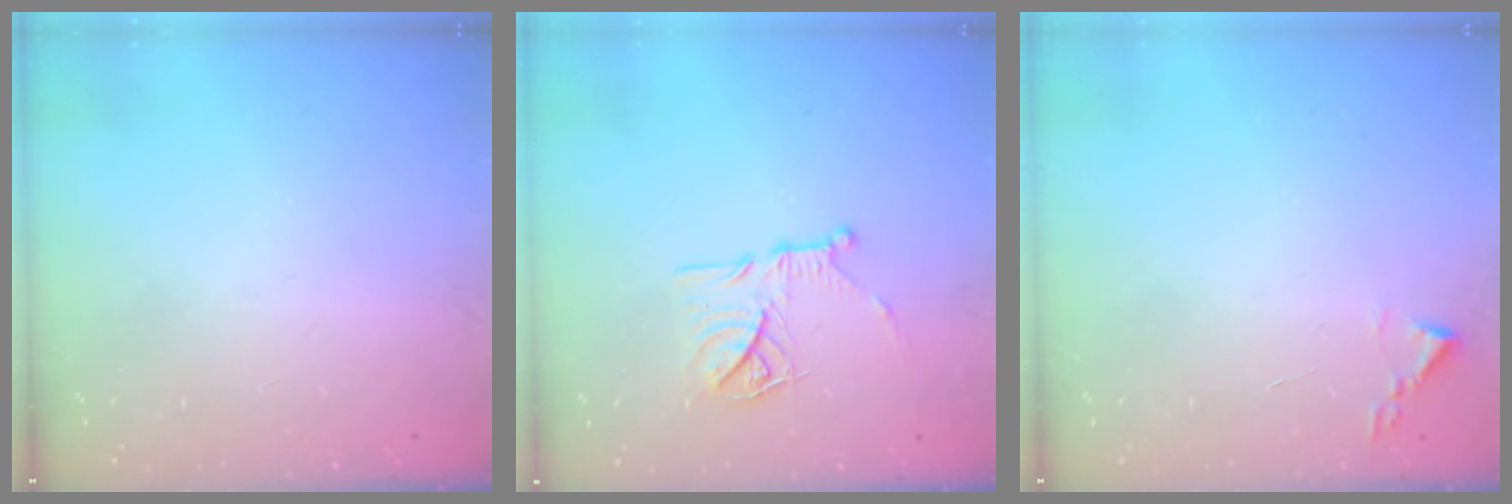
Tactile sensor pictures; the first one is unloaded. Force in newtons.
{"total": 14.9, "press": 14.8, "slide": 1.4}
{"total": 1.9, "press": 1.8, "slide": 0.3}